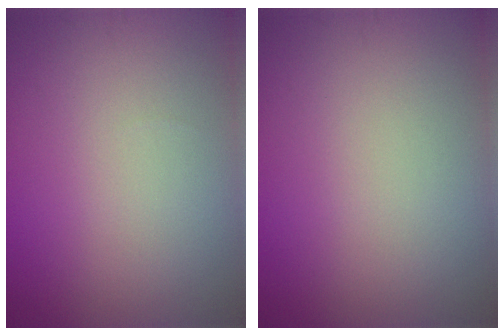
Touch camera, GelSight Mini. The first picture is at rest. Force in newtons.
{"total": 0.0}